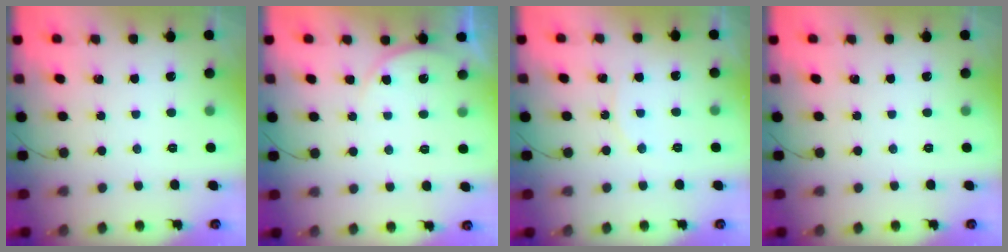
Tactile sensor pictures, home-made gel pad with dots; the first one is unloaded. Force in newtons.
{"total": 5.0, "press": 5.0, "slide": 0.6}
{"total": 5.3, "press": 5.3, "slide": 0.7}
{"total": 0.0}